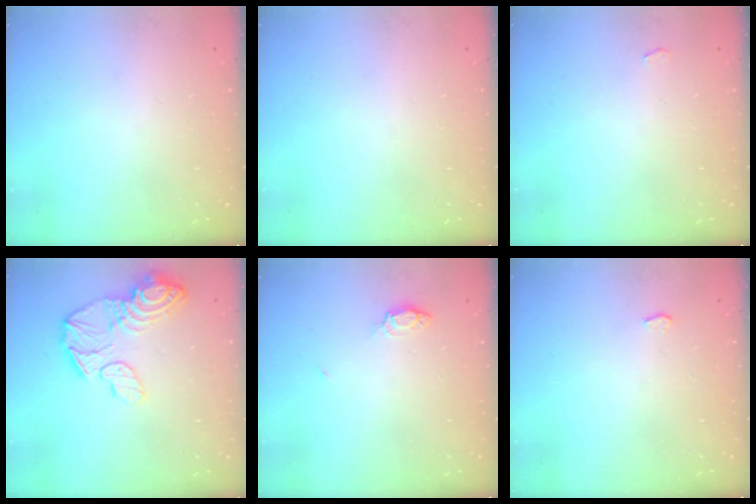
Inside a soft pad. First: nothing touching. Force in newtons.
{"total": 0.0}
{"total": 8.6, "press": 2.9, "slide": 8.1}
{"total": 15.8, "press": 15.7, "slide": 0.9}
{"total": 3.7, "press": 3.7, "slide": 0.5}
{"total": 2.1, "press": 2.1, "slide": 0.2}